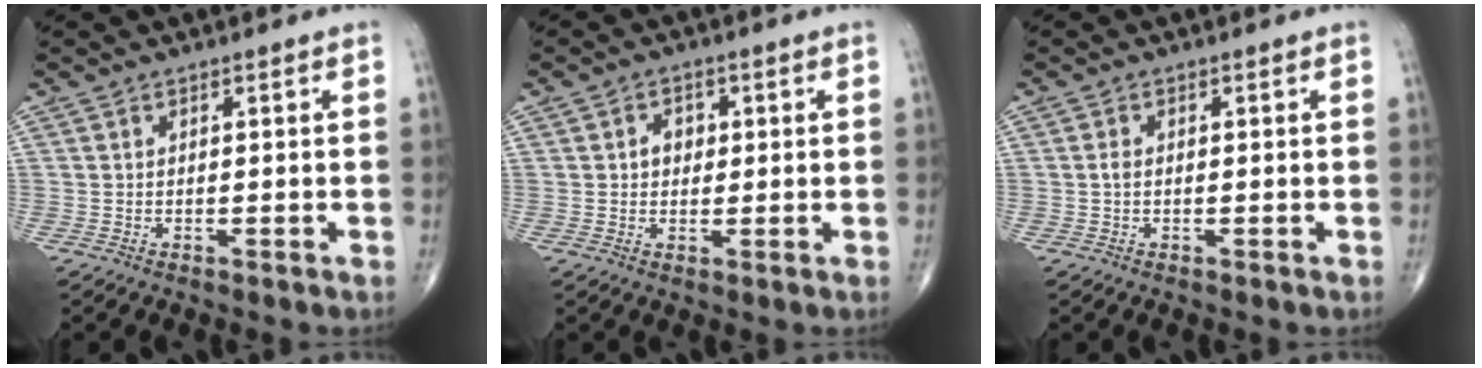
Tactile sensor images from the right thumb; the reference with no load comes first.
{"total": 3.3, "force": [0.6, 2.7, 1.8], "torque": [-0.009, 0.004, 0.007]}
{"total": 1.0, "force": [-0.1, 0.6, 0.8], "torque": [-0.016, 0.000, -0.002]}